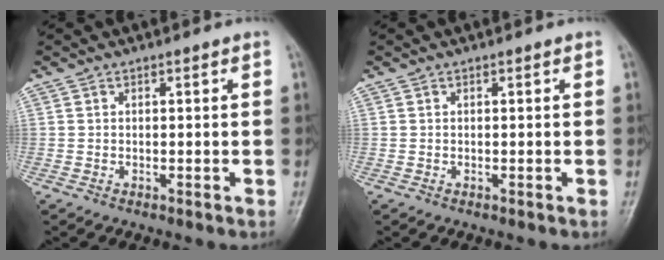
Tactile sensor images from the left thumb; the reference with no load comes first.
{"total": 0.0}